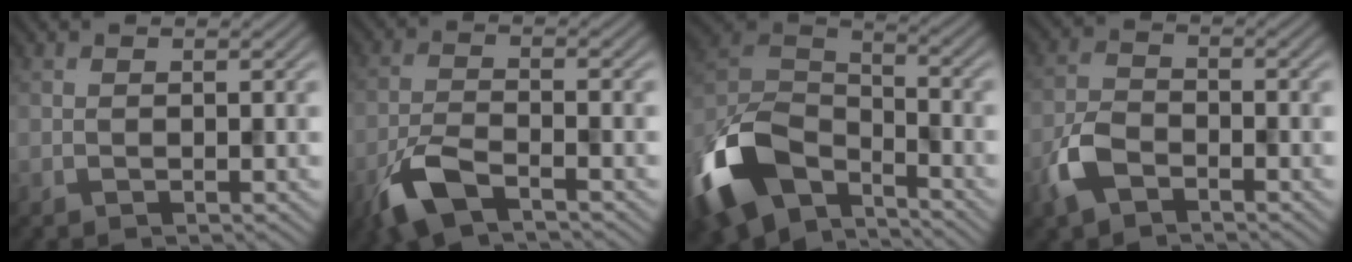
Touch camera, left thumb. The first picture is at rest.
{"total": 6.4, "force": [-4.2, 1.9, 4.3], "torque": [-0.101, -0.008, -0.094]}
{"total": 15.6, "force": [-9.0, 8.6, 9.3], "torque": [-0.242, -0.030, -0.182]}
{"total": 5.1, "force": [-3.1, 2.7, 3.0], "torque": [-0.072, -0.003, -0.077]}